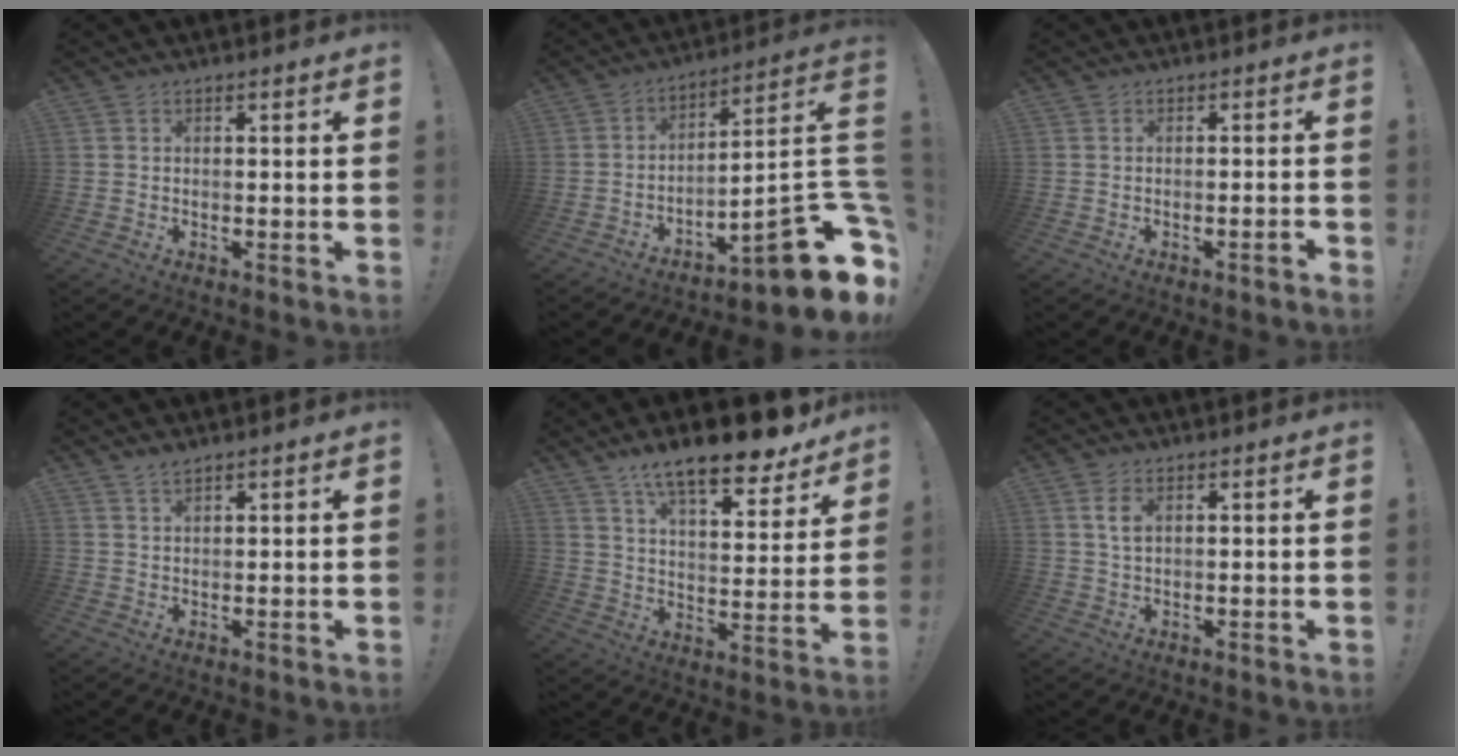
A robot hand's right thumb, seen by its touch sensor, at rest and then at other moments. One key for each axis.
{"total": 14.9, "fx": -8.3, "fy": 3.0, "fz": 12.0, "tx": -0.129, "ty": 0.021, "tz": -0.138}
{"total": 1.4, "fx": -1.1, "fy": -0.1, "fz": 0.8, "tx": -0.010, "ty": 0.000, "tz": -0.018}
{"total": 2.3, "fx": 2.1, "fy": 0.4, "fz": 1.0, "tx": -0.016, "ty": -0.012, "tz": 0.037}
{"total": 16.0, "fx": 12.0, "fy": 4.1, "fz": 9.8, "tx": -0.153, "ty": -0.091, "tz": 0.198}
{"total": 3.6, "fx": 1.4, "fy": 1.8, "fz": 2.8, "tx": -0.045, "ty": -0.002, "tz": 0.022}